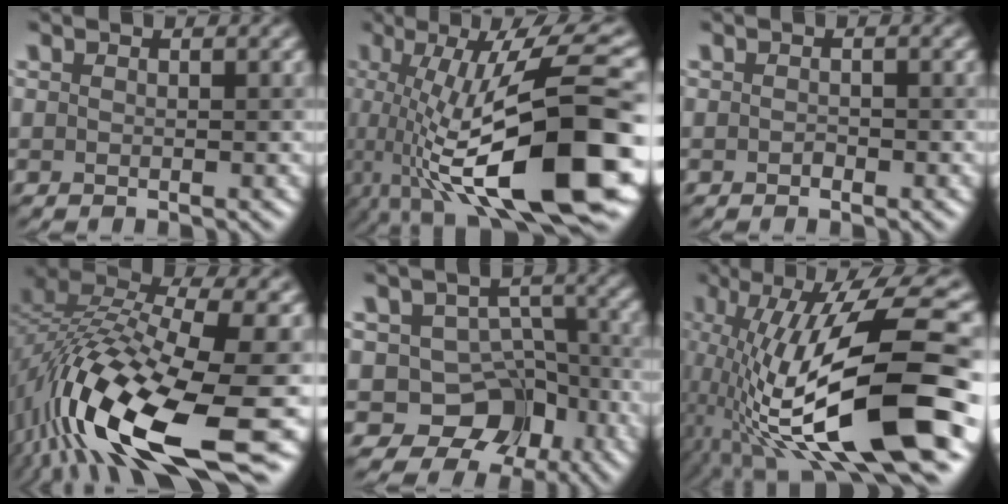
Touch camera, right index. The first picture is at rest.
{"total": 16.0, "force": [-3.0, 4.4, 15.1], "torque": [-0.233, 0.011, -0.048]}
{"total": 0.6, "force": [-0.3, 0.4, 0.4], "torque": [-0.006, 0.001, -0.005]}
{"total": 16.3, "force": [-6.3, 5.1, 14.2], "torque": [-0.283, -0.002, -0.112]}
{"total": 8.6, "force": [-4.3, 6.7, 3.4], "torque": [-0.024, 0.009, -0.077]}
{"total": 16.2, "force": [-3.9, 4.3, 15.1], "torque": [-0.262, 0.012, -0.066]}